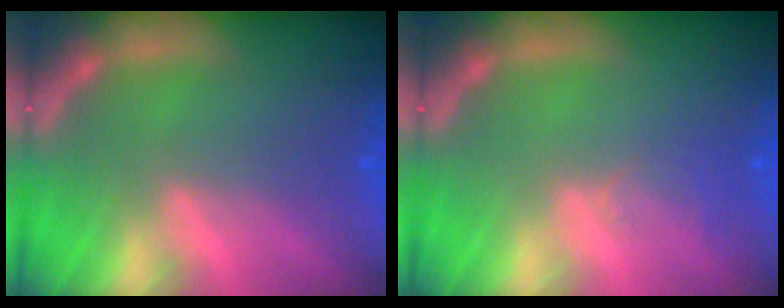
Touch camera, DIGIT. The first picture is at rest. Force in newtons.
{"total": 1.5}